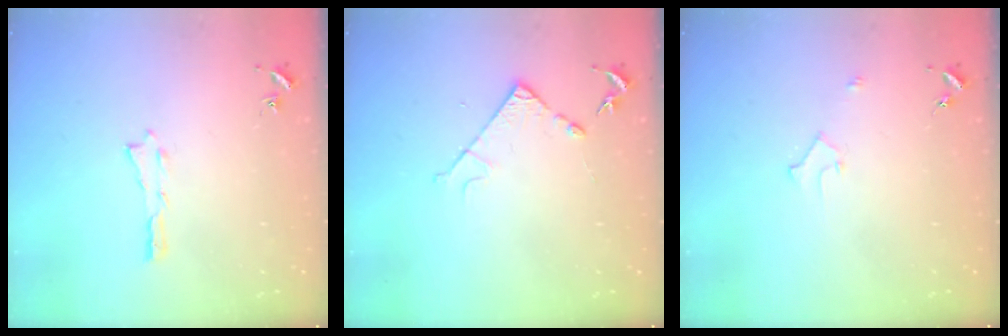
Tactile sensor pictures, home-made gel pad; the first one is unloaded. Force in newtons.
{"total": 4.2, "press": 4.2, "slide": 0.5}
{"total": 2.2, "press": 2.2, "slide": 0.2}